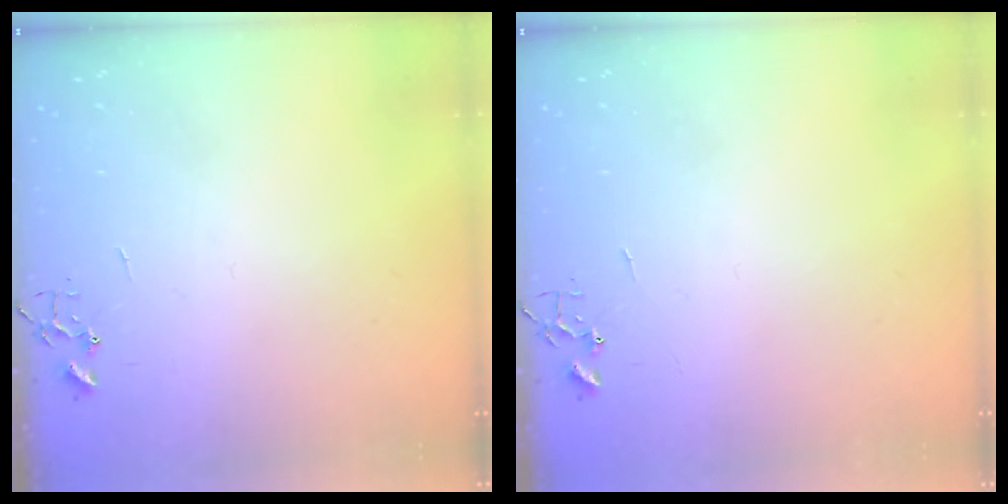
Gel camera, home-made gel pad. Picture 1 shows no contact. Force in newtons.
{"total": 0.0}